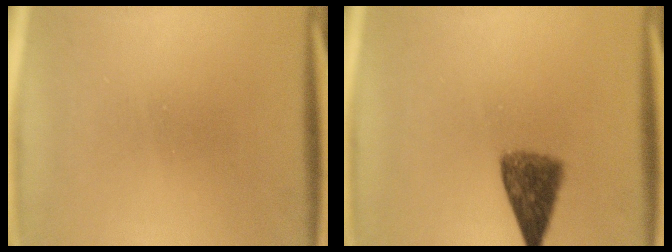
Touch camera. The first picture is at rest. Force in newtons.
{"total": 6.3}